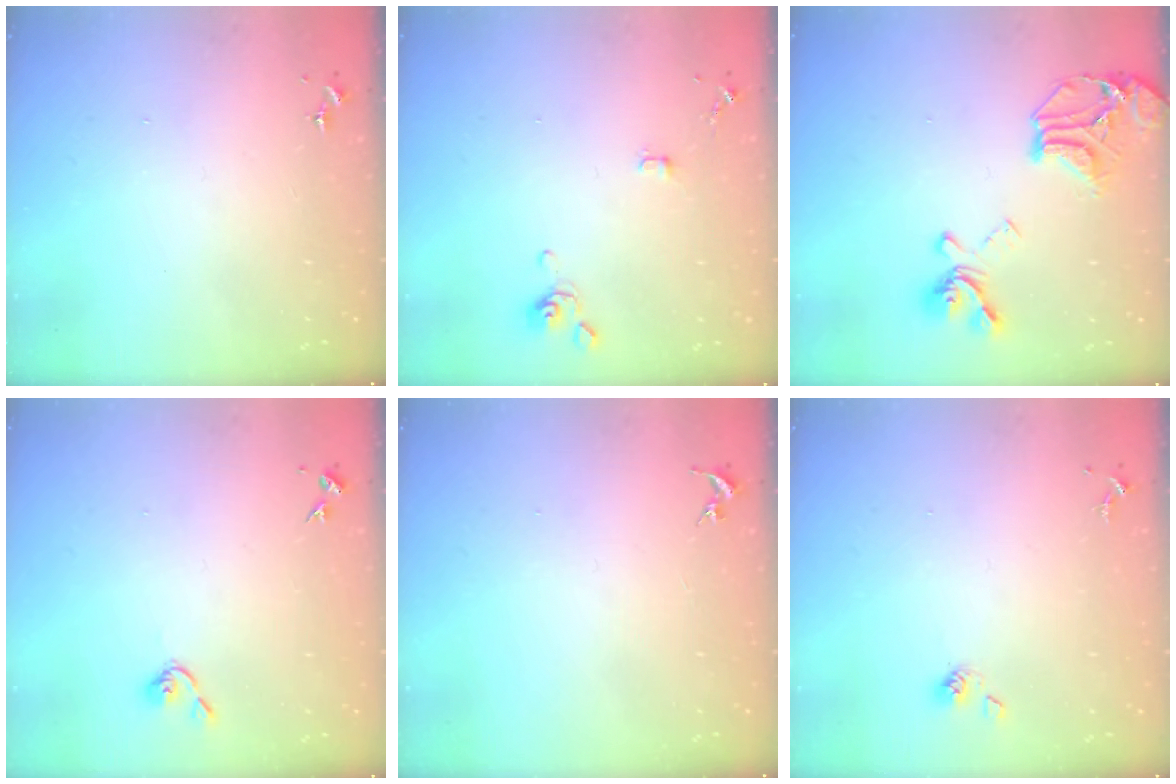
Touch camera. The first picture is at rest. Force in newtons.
{"total": 4.6, "press": 4.6, "slide": 0.7}
{"total": 19.6, "press": 19.5, "slide": 2.1}
{"total": 3.7, "press": 3.6, "slide": 0.7}
{"total": 0.0}
{"total": 4.4, "press": 3.7, "slide": 2.4}